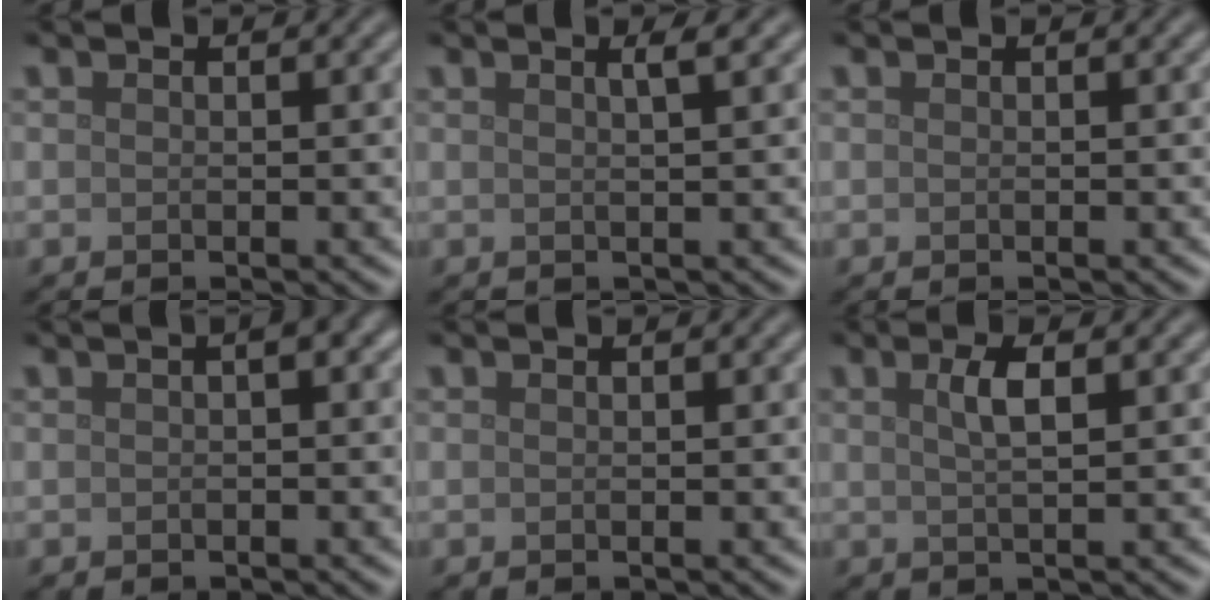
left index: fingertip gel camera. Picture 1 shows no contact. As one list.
[{"total": 1.6, "force": [0.8, 0.4, 1.3], "torque": [-0.015, 0.005, 0.007]}, {"total": 0.0}, {"total": 1.3, "force": [0.3, 0.2, 1.2], "torque": [-0.020, 0.008, 0.004]}, {"total": 0.0}, {"total": 2.4, "force": [0.9, 0.6, 2.1], "torque": [-0.034, 0.006, 0.013]}]